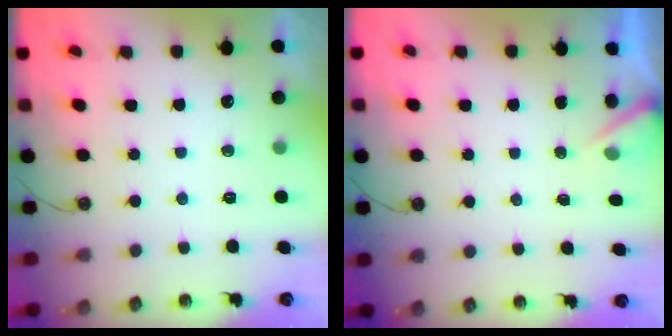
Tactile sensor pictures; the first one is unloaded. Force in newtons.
{"total": 2.9, "press": 2.9, "slide": 0.2}